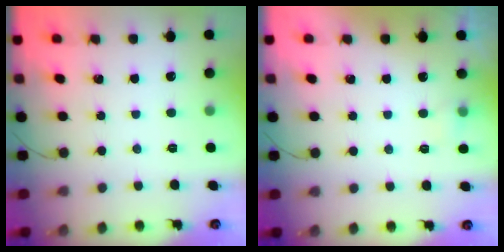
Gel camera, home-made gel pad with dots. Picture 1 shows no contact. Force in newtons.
{"total": 6.8, "press": 2.5, "slide": 6.3}